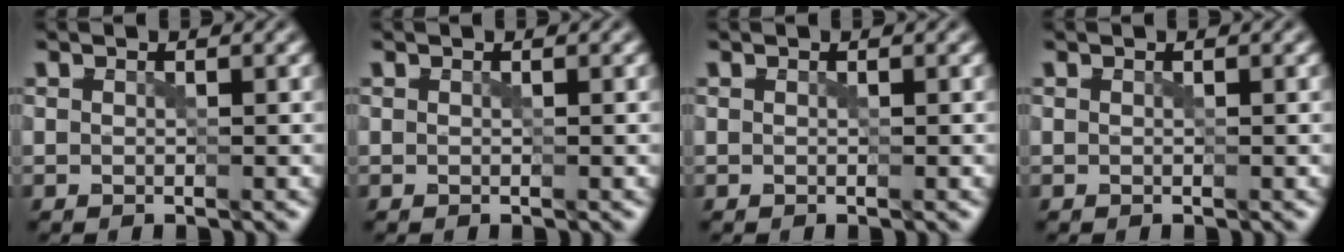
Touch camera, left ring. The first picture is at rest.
{"total": 0.0}
{"total": 0.0}
{"total": 0.0}